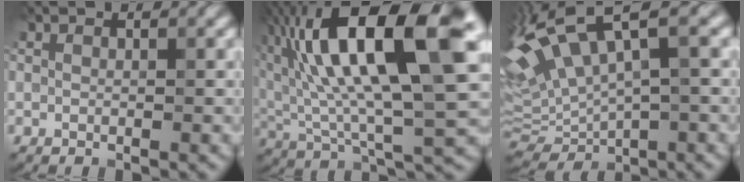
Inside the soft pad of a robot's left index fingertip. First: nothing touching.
{"total": 17.0, "force": [5.4, 6.1, 14.9], "torque": [-0.267, 0.020, 0.088]}
{"total": 9.6, "force": [3.5, 3.2, 8.4], "torque": [-0.174, 0.019, 0.072]}